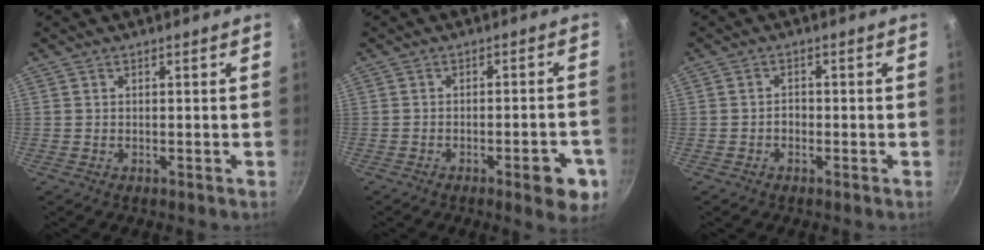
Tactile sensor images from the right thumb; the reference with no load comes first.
{"total": 8.0, "force": [-3.6, 2.5, 6.7], "torque": [-0.062, 0.019, -0.040]}
{"total": 1.5, "force": [-0.7, 1.1, 0.8], "torque": [-0.003, 0.011, -0.012]}